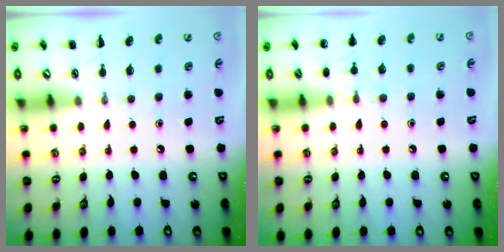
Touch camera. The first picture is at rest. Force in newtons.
{"total": 5.2, "press": 4.9, "slide": 1.7}